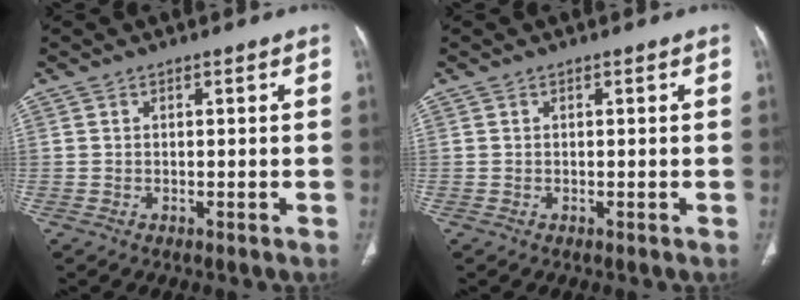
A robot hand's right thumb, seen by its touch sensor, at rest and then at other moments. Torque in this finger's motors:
{"motor_torque": [0.05, -0.02, -0.10, 0.03, 0.02]}